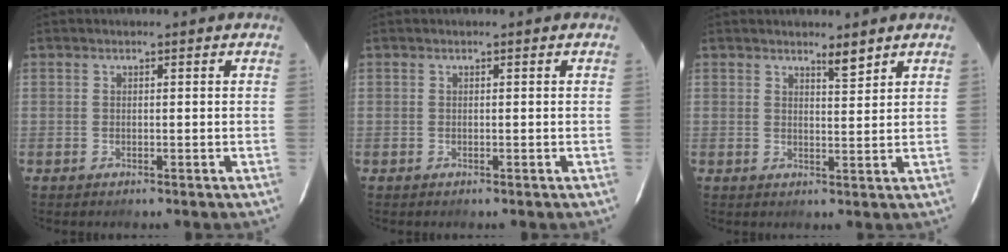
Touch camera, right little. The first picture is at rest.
{"total": 0.0}
{"total": 2.7, "force": [2.2, 0.2, 1.5], "torque": [-0.024, -0.005, 0.035]}